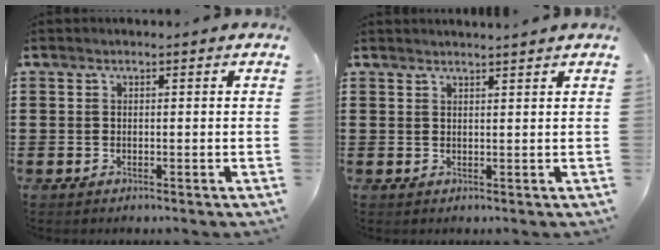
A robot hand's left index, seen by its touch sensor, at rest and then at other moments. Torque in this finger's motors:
{"motor_torque": [0.32, -0.05, 0.14, 0.02]}